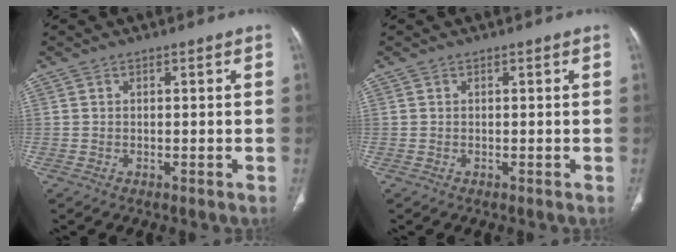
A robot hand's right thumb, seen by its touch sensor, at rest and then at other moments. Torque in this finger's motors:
{"motor_torque": [0.76, 0.80, -0.01, 0.01, 0.02]}